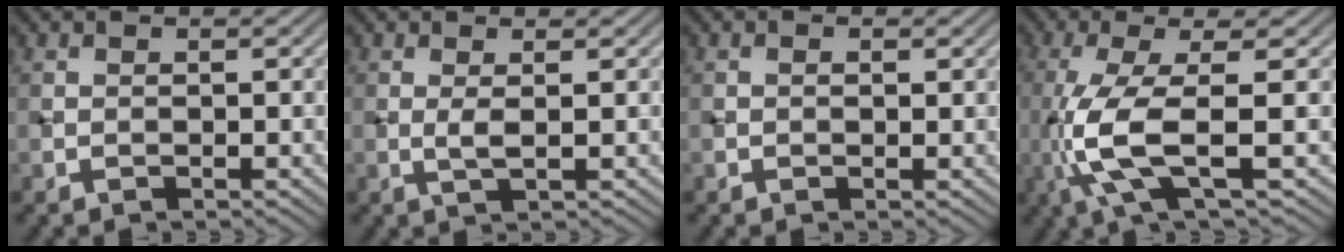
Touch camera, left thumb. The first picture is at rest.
{"total": 1.5, "force": [0.4, 0.2, 1.5], "torque": [-0.031, 0.002, 0.007]}
{"total": 0.6, "force": [0.1, 0.4, 0.5], "torque": [-0.004, 0.001, 0.003]}
{"total": 8.2, "force": [-1.4, 1.8, 7.9], "torque": [-0.163, 0.005, -0.037]}